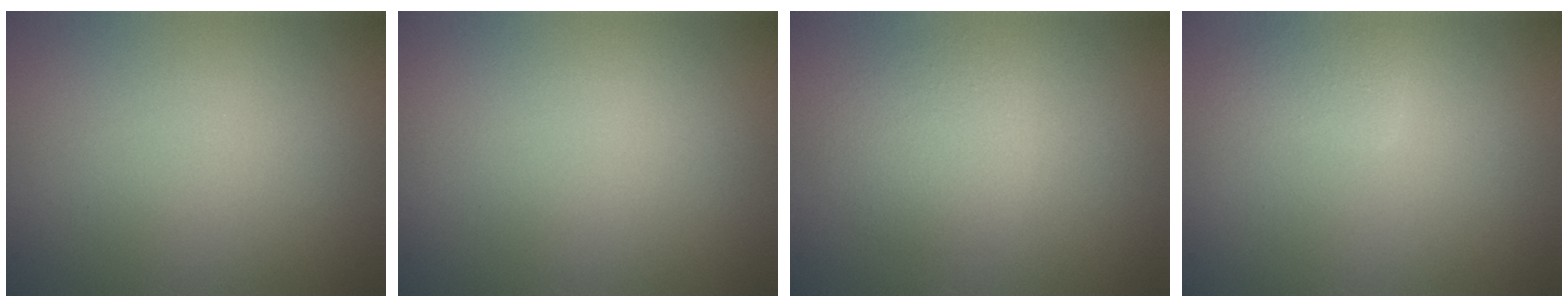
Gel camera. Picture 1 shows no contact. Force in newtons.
{"total": 0.0}
{"total": 2.3, "press": 2.3, "slide": 0.1}
{"total": 1.4, "press": 1.4, "slide": 0.1}